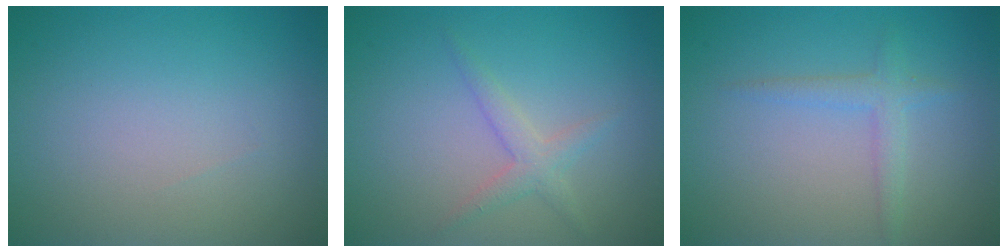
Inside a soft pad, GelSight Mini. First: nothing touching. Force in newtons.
{"total": 1.8, "press": 1.8, "slide": 0.1}
{"total": 1.8, "press": 1.8, "slide": 0.2}